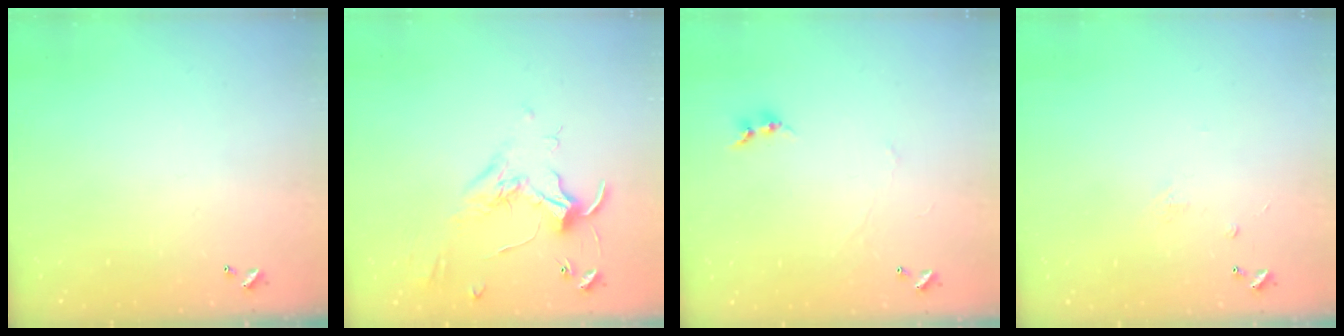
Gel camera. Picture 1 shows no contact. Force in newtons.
{"total": 1.7, "press": 1.6, "slide": 0.5}
{"total": 1.5, "press": 1.4, "slide": 0.5}
{"total": 1.2, "press": 1.1, "slide": 0.6}